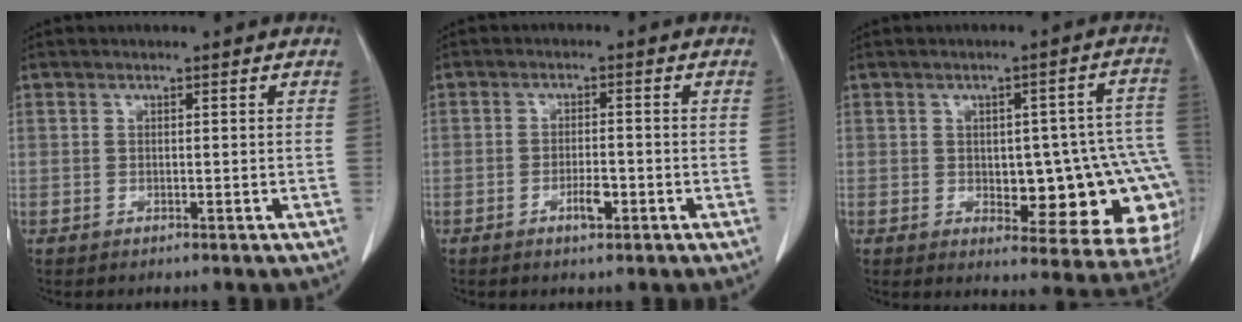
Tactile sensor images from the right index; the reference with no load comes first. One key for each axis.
{"total": 3.1, "fx": -1.5, "fy": 0.9, "fz": 2.6, "tx": -0.044, "ty": 0.002, "tz": -0.023}
{"total": 17.1, "fx": -2.7, "fy": 6.7, "fz": 15.5, "tx": -0.109, "ty": 0.033, "tz": -0.012}